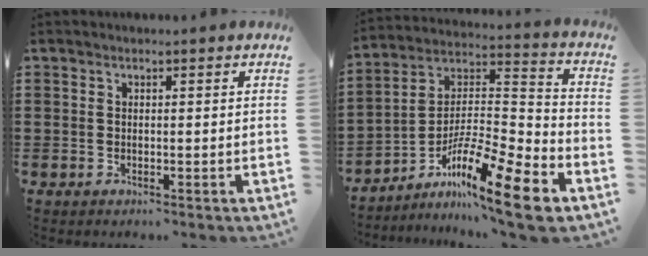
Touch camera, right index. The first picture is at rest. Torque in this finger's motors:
{"motor_torque": [0.30, -0.20, 0.36, 0.05]}